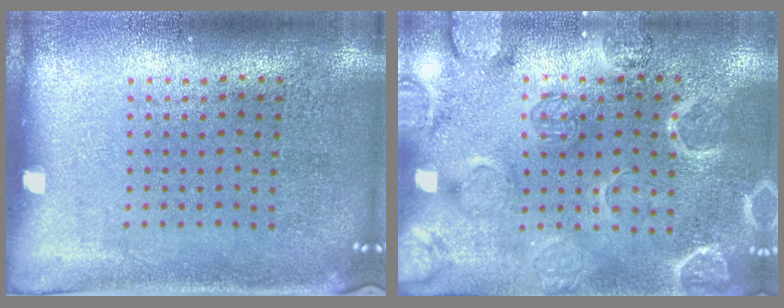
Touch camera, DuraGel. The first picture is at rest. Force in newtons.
{"total": 2.7, "press": 2.7, "slide": 0.0}